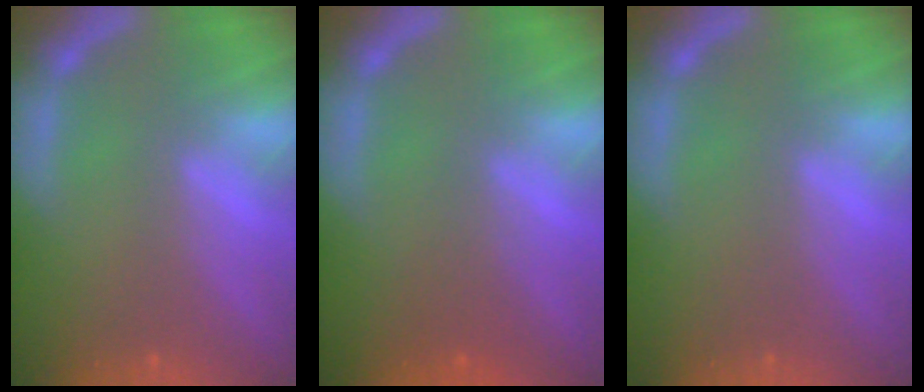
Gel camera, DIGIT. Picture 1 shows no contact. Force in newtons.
{"total": 1.9}
{"total": 0.0}